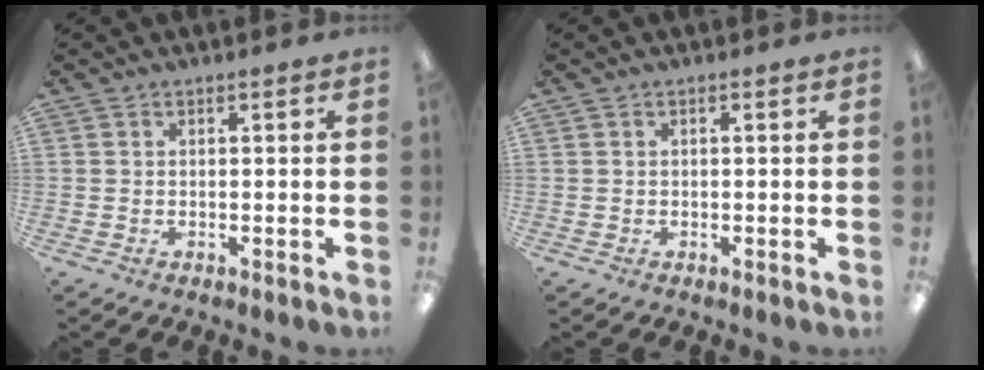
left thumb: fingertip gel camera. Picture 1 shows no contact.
{"total": 0.0}